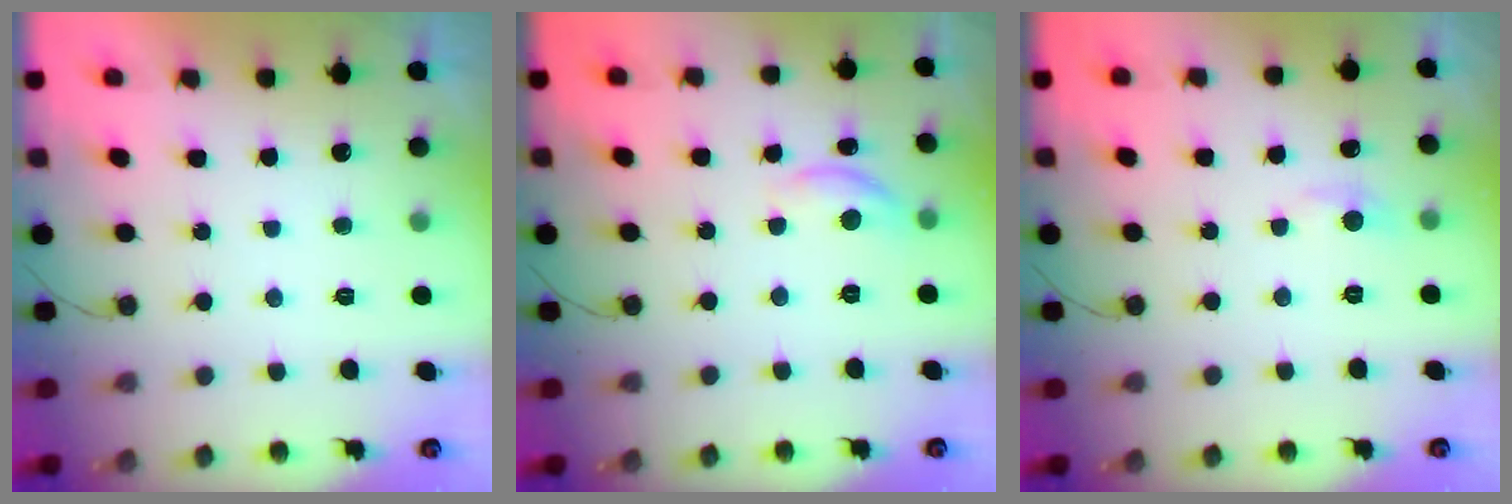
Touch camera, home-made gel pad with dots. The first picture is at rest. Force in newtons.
{"total": 7.0, "press": 7.0, "slide": 0.6}
{"total": 5.0, "press": 4.9, "slide": 0.7}